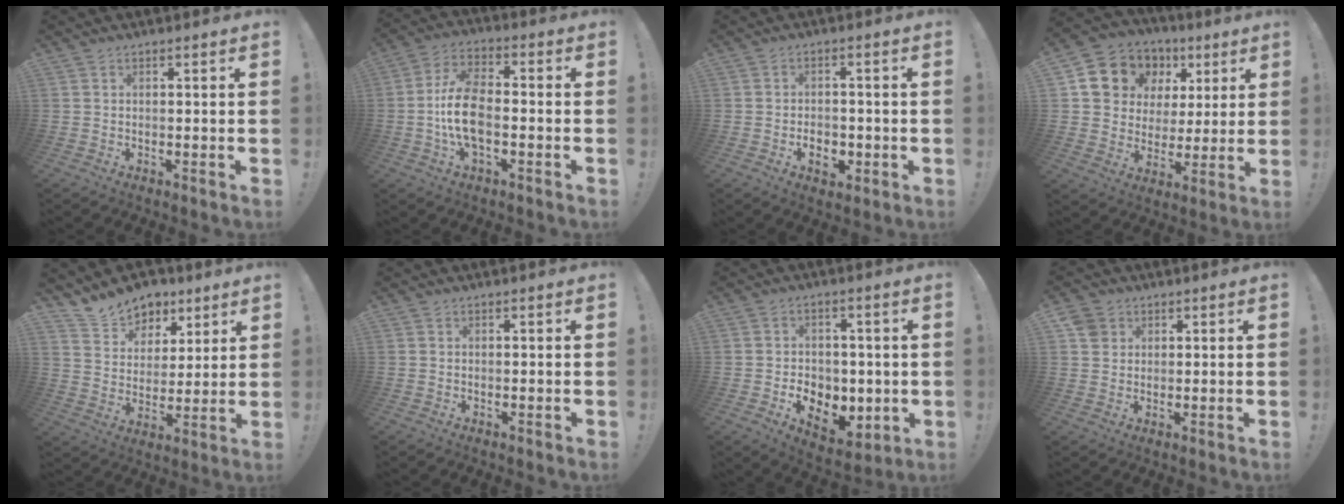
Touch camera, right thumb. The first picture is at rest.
{"total": 17.0, "force": [-3.7, 9.6, 13.5], "torque": [-0.255, 0.023, -0.062]}
{"total": 5.5, "force": [-2.2, 3.9, 3.2], "torque": [-0.034, 0.011, -0.036]}
{"total": 12.3, "force": [5.7, 10.2, 3.6], "torque": [-0.060, -0.035, 0.124]}
{"total": 11.5, "force": [9.0, 7.0, 1.8], "torque": [-0.041, -0.067, 0.177]}
{"total": 0.0}
{"total": 9.1, "force": [-2.0, 7.4, 4.8], "torque": [-0.057, 0.002, -0.025]}
{"total": 4.5, "force": [2.0, 3.9, 1.2], "torque": [-0.012, -0.003, 0.038]}